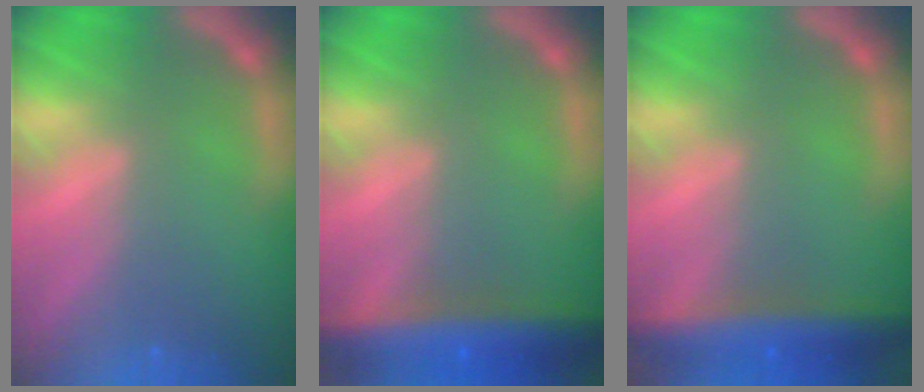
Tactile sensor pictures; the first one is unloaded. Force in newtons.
{"total": 8.0}
{"total": 6.5}